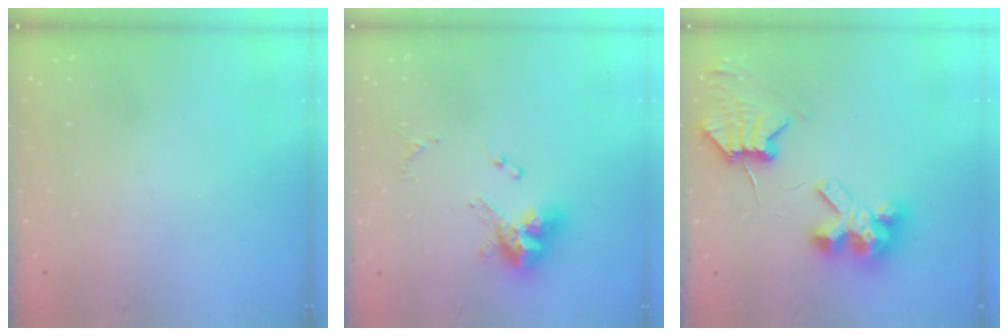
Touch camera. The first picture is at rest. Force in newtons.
{"total": 12.6, "press": 12.5, "slide": 1.4}
{"total": 8.0, "press": 7.9, "slide": 1.0}